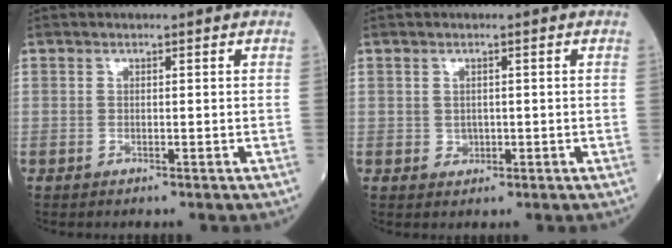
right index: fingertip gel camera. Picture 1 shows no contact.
{"total": 1.1, "force": [0.0, 1.0, 0.4], "torque": [-0.008, 0.002, 0.005]}